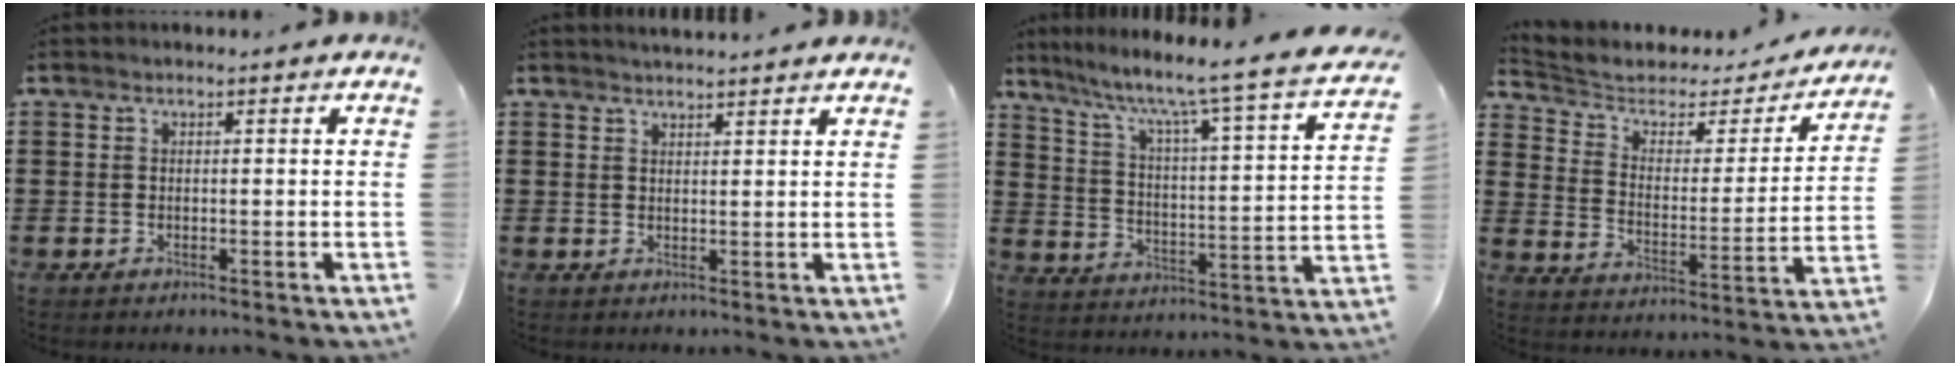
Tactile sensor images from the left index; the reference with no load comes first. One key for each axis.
{"total": 1.9, "fx": 1.9, "fy": -0.2, "fz": 0.1, "tx": -0.006, "ty": -0.003, "tz": 0.037}
{"total": 6.3, "fx": 5.0, "fy": -0.6, "fz": 3.8, "tx": -0.096, "ty": -0.051, "tz": 0.068}
{"total": 3.8, "fx": 2.5, "fy": 2.5, "fz": 1.3, "tx": -0.047, "ty": -0.014, "tz": 0.037}